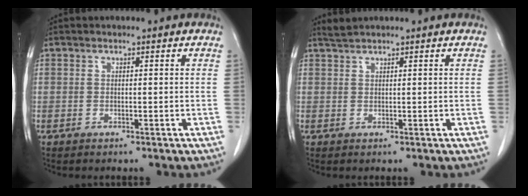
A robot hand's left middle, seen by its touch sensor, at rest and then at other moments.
{"total": 1.3, "force": [1.3, -0.4, 0.1], "torque": [-0.008, 0.004, 0.031]}